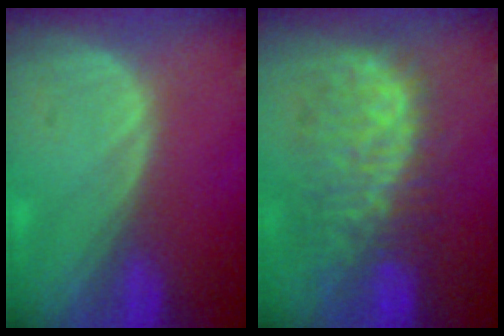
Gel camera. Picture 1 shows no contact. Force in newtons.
{"total": 10.3, "press": 9.4, "slide": 4.3}